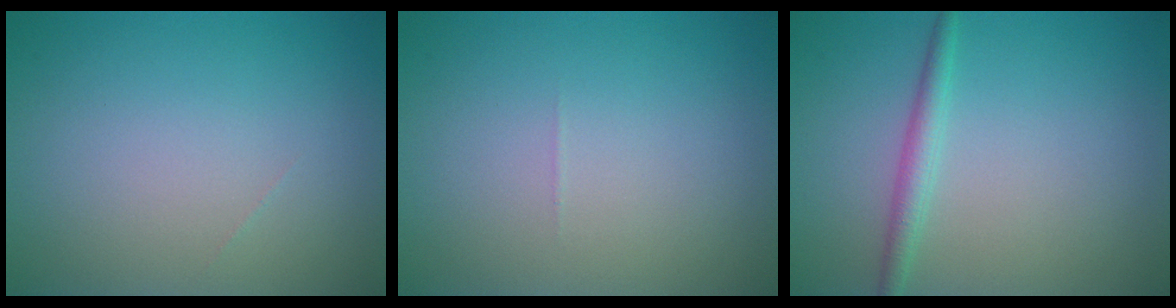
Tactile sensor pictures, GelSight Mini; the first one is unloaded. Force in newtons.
{"total": 0.0}
{"total": 1.9, "press": 1.9, "slide": 0.1}